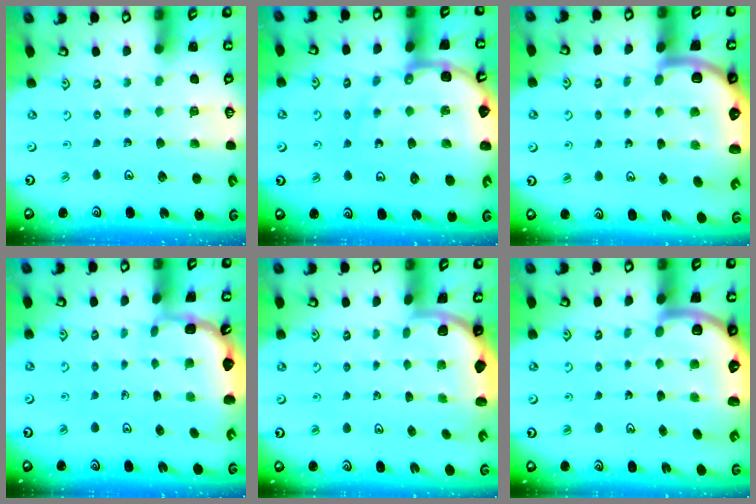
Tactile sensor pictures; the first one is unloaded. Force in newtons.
{"total": 11.7, "press": 11.6, "slide": 1.4}
{"total": 7.6, "press": 7.4, "slide": 1.8}
{"total": 1.9, "press": 1.9, "slide": 0.2}
{"total": 1.7, "press": 1.7, "slide": 0.3}
{"total": 7.1, "press": 6.7, "slide": 2.2}